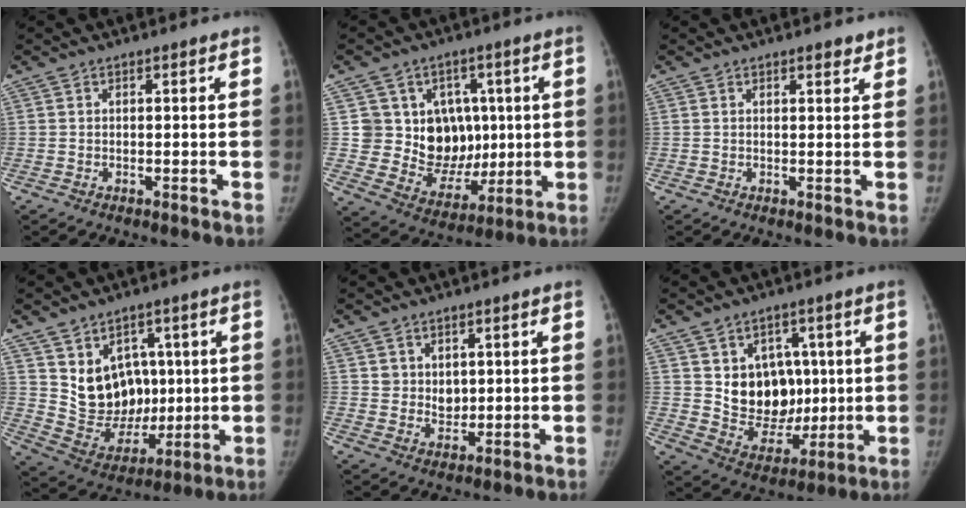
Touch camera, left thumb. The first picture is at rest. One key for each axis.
{"total": 13.8, "fx": 2.0, "fy": 12.1, "fz": 6.3, "tx": -0.037, "ty": 0.001, "tz": 0.057}
{"total": 1.7, "fx": 1.3, "fy": 0.6, "fz": 0.9, "tx": -0.006, "ty": -0.007, "tz": 0.017}
{"total": 12.8, "fx": 3.3, "fy": 10.3, "fz": 6.8, "tx": -0.063, "ty": -0.023, "tz": 0.083}
{"total": 4.0, "fx": 1.3, "fy": 3.4, "fz": 1.8, "tx": -0.008, "ty": -0.013, "tz": 0.029}
{"total": 13.3, "fx": 2.3, "fy": 10.7, "fz": 7.6, "tx": -0.061, "ty": -0.017, "tz": 0.059}